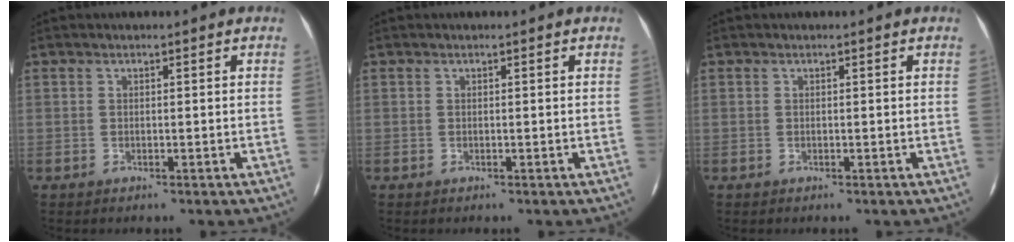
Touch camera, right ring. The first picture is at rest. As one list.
[{"total": 0.0}, {"total": 0.0}]